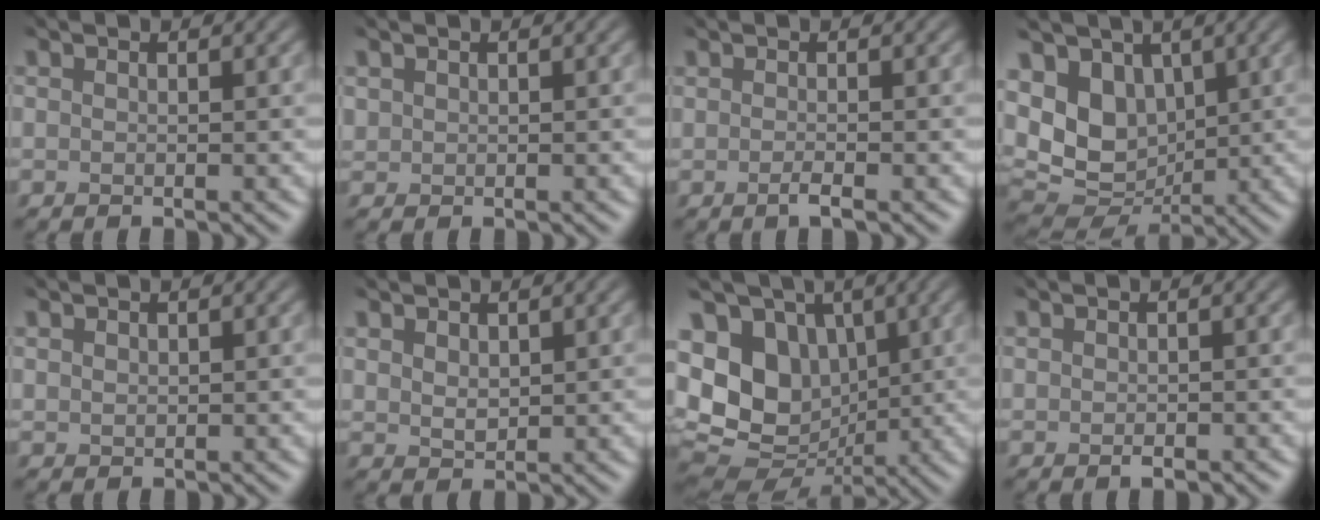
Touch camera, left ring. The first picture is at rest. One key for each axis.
{"total": 0.6, "fx": 0.3, "fy": 0.5, "fz": 0.2, "tx": -0.010, "ty": 0.001, "tz": 0.011}
{"total": 1.2, "fx": -0.4, "fy": 0.2, "fz": 1.2, "tx": -0.022, "ty": -0.006, "tz": -0.007}
{"total": 7.7, "fx": 1.1, "fy": 5.6, "fz": 5.2, "tx": -0.115, "ty": -0.010, "tz": 0.018}
{"total": 0.8, "fx": 0.5, "fy": 0.5, "fz": 0.4, "tx": -0.012, "ty": 0.001, "tz": 0.015}
{"total": 2.1, "fx": 0.9, "fy": 1.3, "fz": 1.5, "tx": -0.036, "ty": -0.003, "tz": 0.025}
{"total": 11.7, "fx": 0.8, "fy": 8.9, "fz": 7.5, "tx": -0.157, "ty": -0.004, "tz": 0.023}
{"total": 0.6, "fx": 0.0, "fy": 0.2, "fz": 0.5, "tx": -0.012, "ty": -0.003, "tz": 0.003}